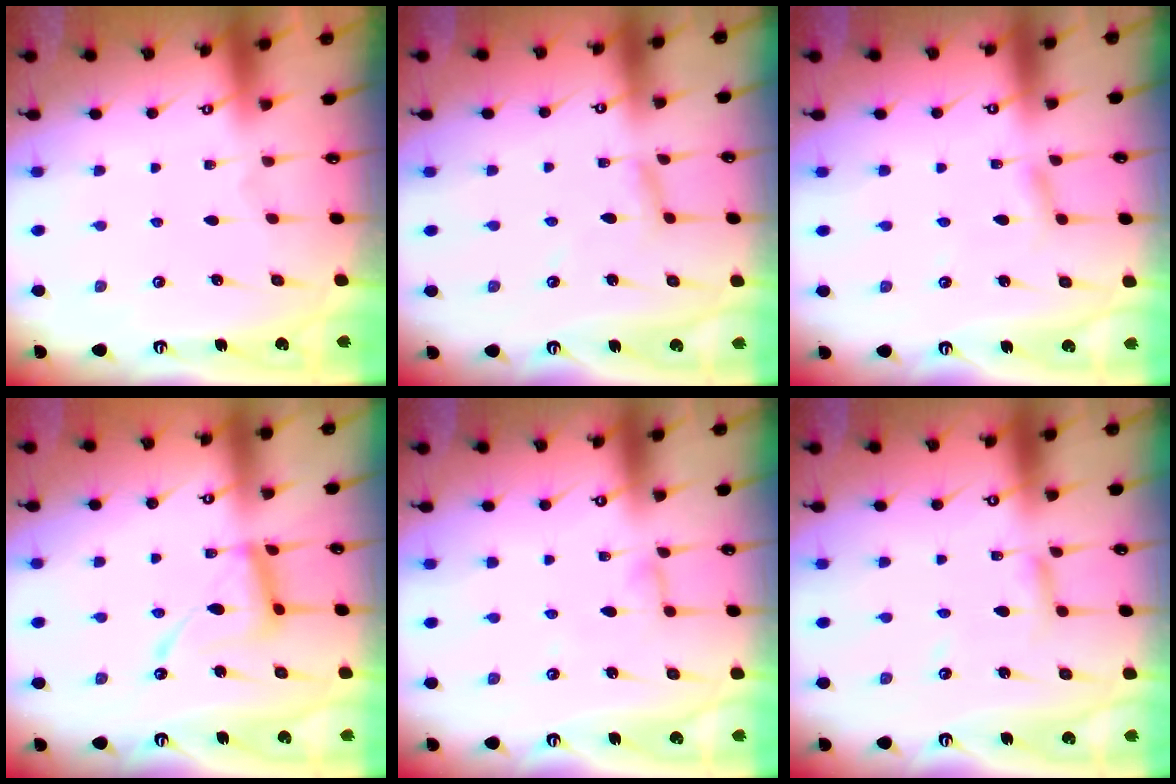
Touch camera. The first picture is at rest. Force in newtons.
{"total": 4.1, "press": 4.1, "slide": 0.3}
{"total": 5.3, "press": 5.3, "slide": 0.3}
{"total": 13.1, "press": 13.0, "slide": 1.2}
{"total": 3.1, "press": 3.1, "slide": 0.3}
{"total": 4.6, "press": 4.6, "slide": 0.4}